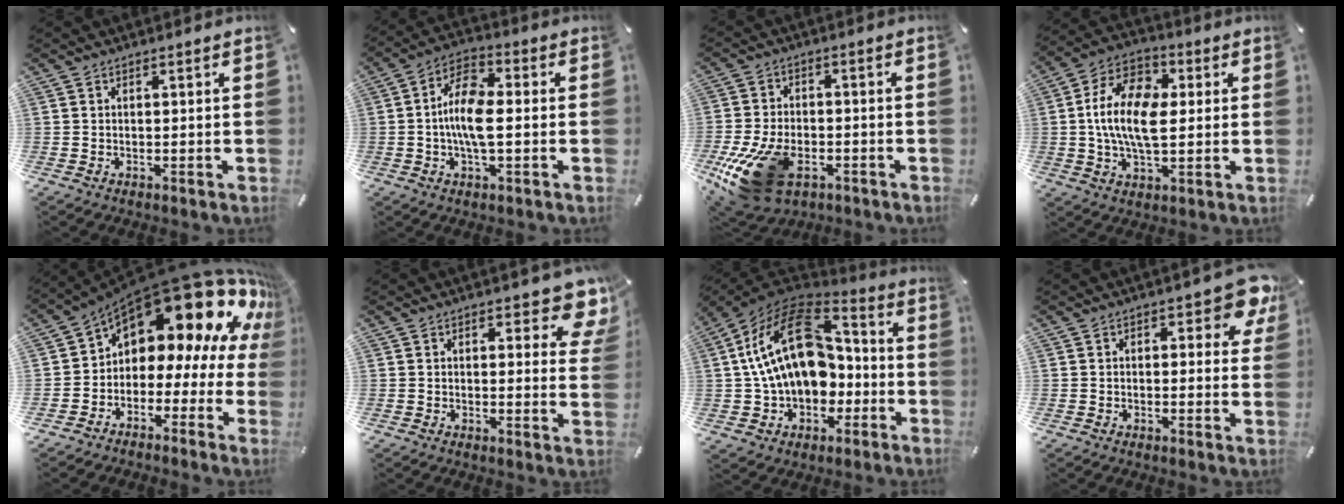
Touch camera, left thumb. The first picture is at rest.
{"total": 10.8, "force": [-0.8, 4.7, 9.7], "torque": [-0.193, 0.007, -0.014]}
{"total": 17.4, "force": [-7.5, 10.4, 11.7], "torque": [-0.226, 0.026, -0.120]}
{"total": 14.7, "force": [0.7, 8.7, 11.8], "torque": [-0.245, 0.009, 0.010]}
{"total": 21.5, "force": [12.0, 10.8, 14.2], "torque": [-0.224, -0.092, 0.213]}
{"total": 8.8, "force": [4.8, 3.7, 6.4], "torque": [-0.074, -0.026, 0.077]}
{"total": 22.1, "force": [1.6, 16.0, 15.2], "torque": [-0.290, -0.001, 0.031]}
{"total": 7.4, "force": [3.4, 3.2, 5.7], "torque": [-0.060, -0.018, 0.050]}